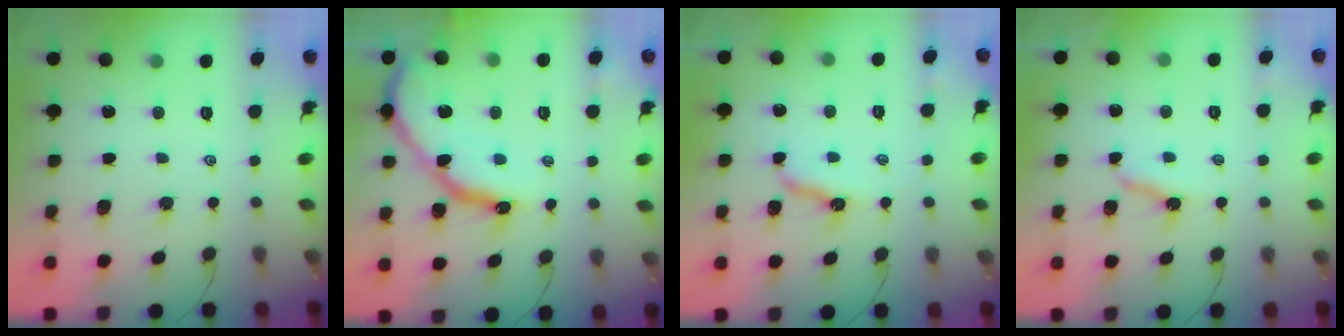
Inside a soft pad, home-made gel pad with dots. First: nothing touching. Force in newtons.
{"total": 12.8, "press": 12.7, "slide": 1.6}
{"total": 6.6, "press": 6.6, "slide": 0.2}
{"total": 6.0, "press": 6.0, "slide": 0.2}